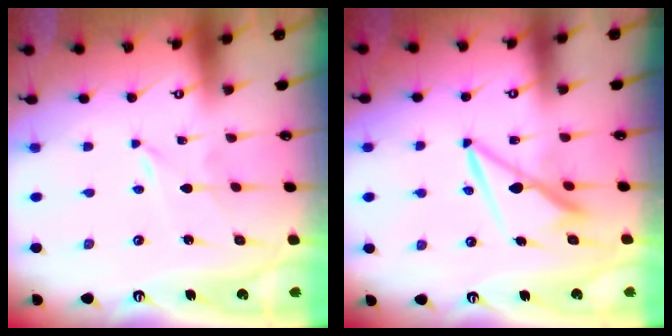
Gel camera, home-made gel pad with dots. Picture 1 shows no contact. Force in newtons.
{"total": 7.6, "press": 7.5, "slide": 1.1}